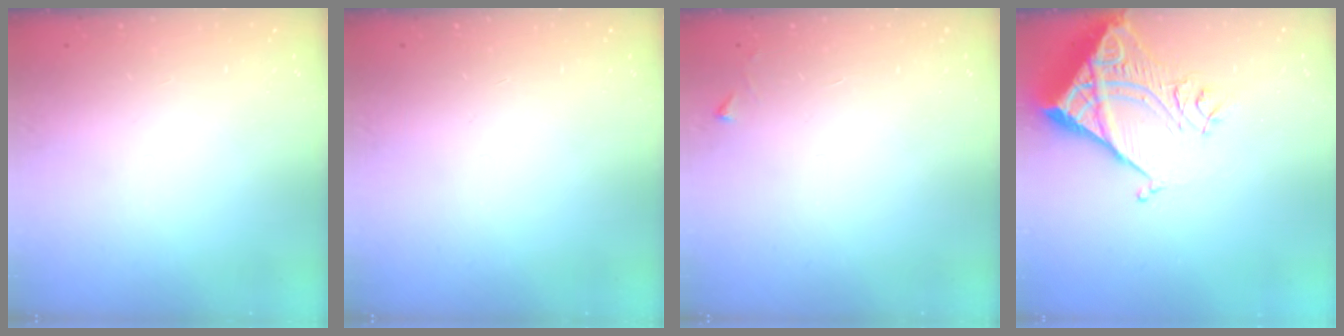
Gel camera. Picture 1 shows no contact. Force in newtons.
{"total": 0.0}
{"total": 2.3, "press": 2.3, "slide": 0.4}
{"total": 9.6, "press": 9.5, "slide": 1.1}